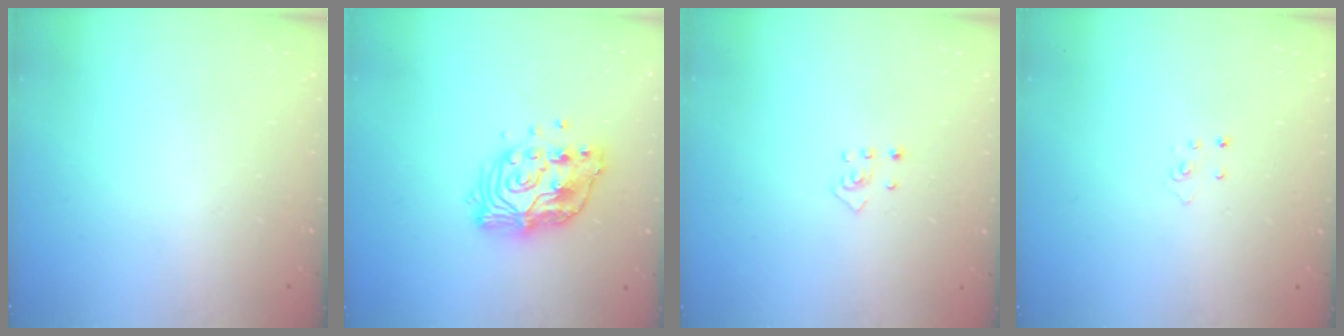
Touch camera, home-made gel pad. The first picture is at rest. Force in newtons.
{"total": 12.6, "press": 12.6, "slide": 0.7}
{"total": 3.4, "press": 3.4, "slide": 0.6}
{"total": 2.8, "press": 2.8, "slide": 0.2}